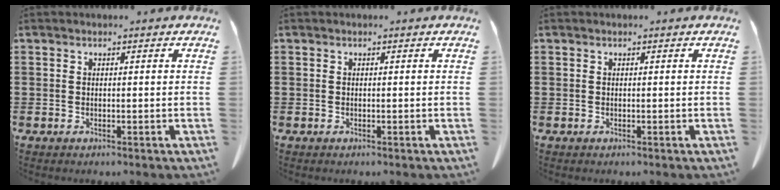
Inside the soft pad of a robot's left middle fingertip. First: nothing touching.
{"total": 0.0}
{"total": 0.0}